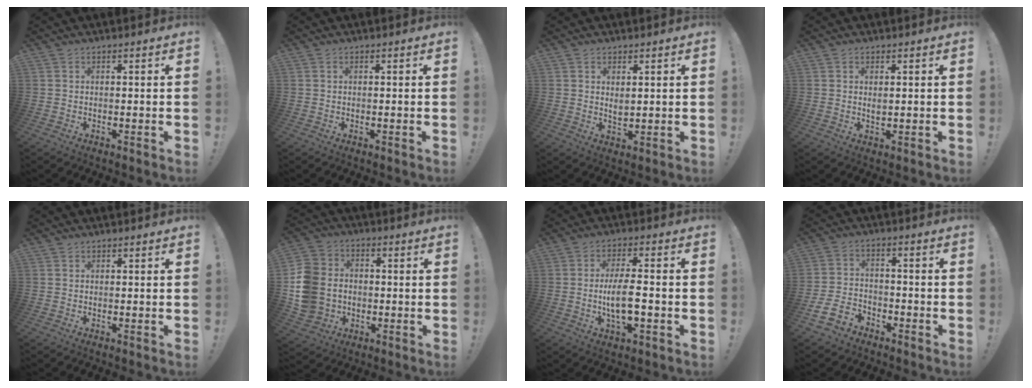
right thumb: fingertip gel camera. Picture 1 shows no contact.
{"total": 0.0}
{"total": 2.5, "force": [1.3, 1.3, 1.7], "torque": [-0.021, -0.010, 0.021]}
{"total": 1.3, "force": [0.5, 0.7, 1.0], "torque": [-0.013, -0.002, 0.008]}
{"total": 0.0}
{"total": 13.1, "force": [-2.4, 11.2, 6.4], "torque": [-0.120, 0.026, -0.037]}
{"total": 9.1, "force": [-1.5, 2.6, 8.6], "torque": [-0.166, -0.006, -0.032]}
{"total": 8.0, "force": [-5.8, 4.6, 3.0], "torque": [-0.075, 0.021, -0.109]}